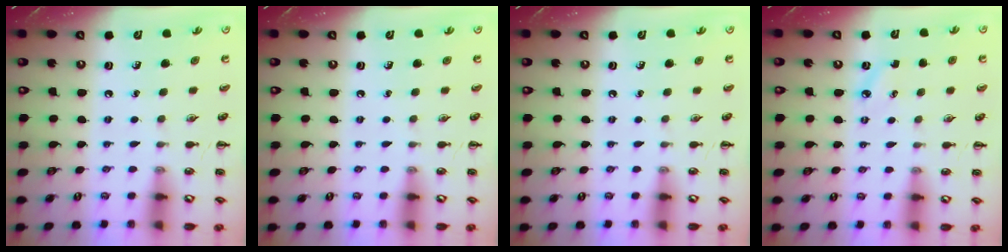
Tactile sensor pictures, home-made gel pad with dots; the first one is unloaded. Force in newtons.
{"total": 0.0}
{"total": 0.0}
{"total": 2.8, "press": 2.7, "slide": 0.7}